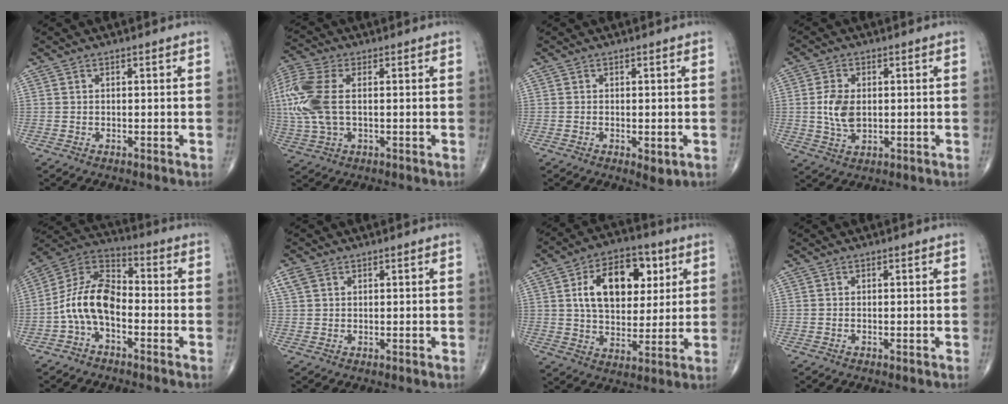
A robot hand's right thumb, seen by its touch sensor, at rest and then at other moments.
{"total": 14.3, "force": [1.4, 8.1, 11.7], "torque": [-0.308, 0.011, 0.028]}
{"total": 2.2, "force": [-0.6, 1.0, 1.9], "torque": [-0.027, -0.005, -0.004]}
{"total": 6.2, "force": [0.3, 3.8, 4.9], "torque": [-0.098, -0.003, 0.008]}
{"total": 11.4, "force": [-3.0, 6.6, 8.8], "torque": [-0.162, 0.050, -0.070]}
{"total": 2.3, "force": [1.1, 1.6, 1.1], "torque": [-0.025, 0.008, 0.025]}
{"total": 16.5, "force": [4.8, 10.3, 11.9], "torque": [-0.154, -0.003, 0.081]}
{"total": 0.0}